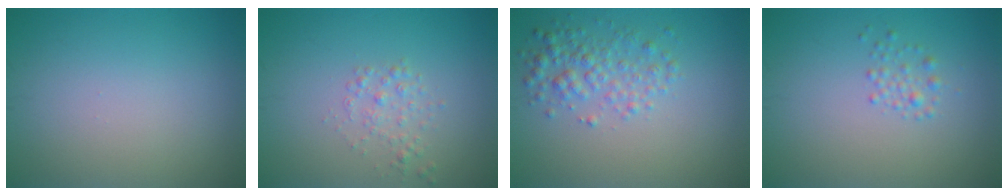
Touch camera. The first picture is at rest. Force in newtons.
{"total": 1.4, "press": 1.4, "slide": 0.1}
{"total": 2.8, "press": 2.8, "slide": 0.1}
{"total": 1.2, "press": 1.2, "slide": 0.0}